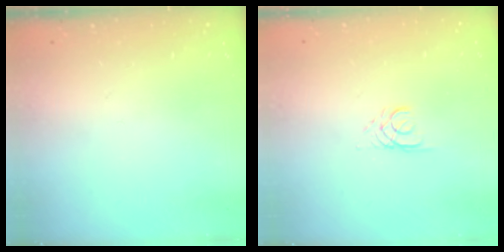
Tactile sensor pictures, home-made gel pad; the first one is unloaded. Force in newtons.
{"total": 2.6, "press": 2.6, "slide": 0.3}